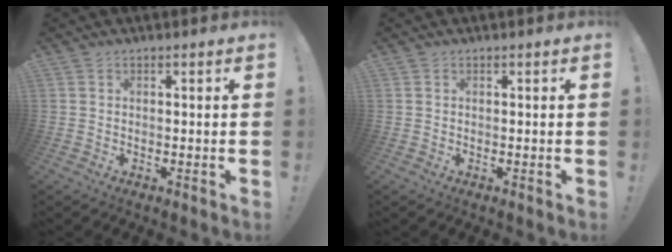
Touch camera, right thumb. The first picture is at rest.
{"total": 0.0}